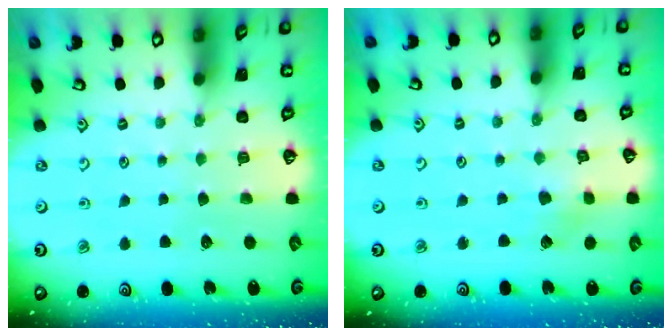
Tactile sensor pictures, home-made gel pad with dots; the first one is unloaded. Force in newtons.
{"total": 2.8, "press": 2.8, "slide": 0.6}